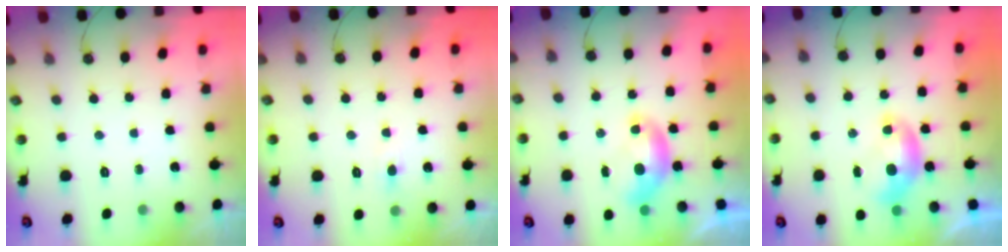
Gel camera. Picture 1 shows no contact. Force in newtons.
{"total": 0.8, "press": 0.6, "slide": 0.5}
{"total": 0.0}
{"total": 0.0}